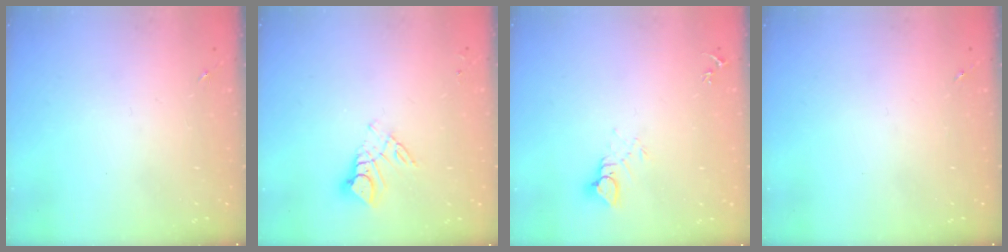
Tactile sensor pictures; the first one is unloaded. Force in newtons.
{"total": 8.8, "press": 8.8, "slide": 0.8}
{"total": 4.3, "press": 4.3, "slide": 0.3}
{"total": 0.0}